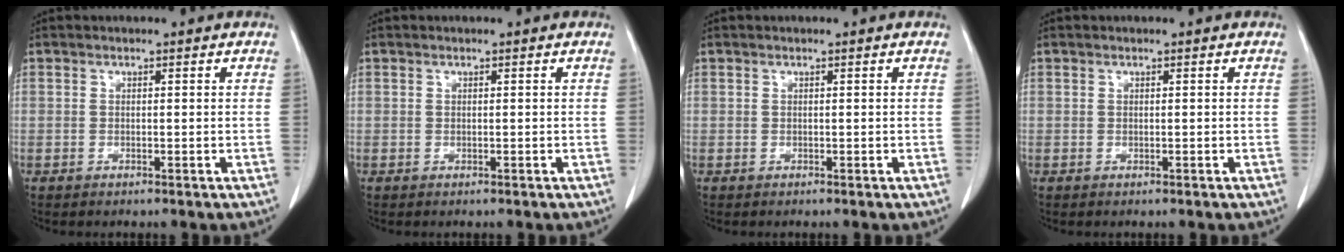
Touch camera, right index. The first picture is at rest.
{"total": 0.0}
{"total": 0.0}
{"total": 0.0}